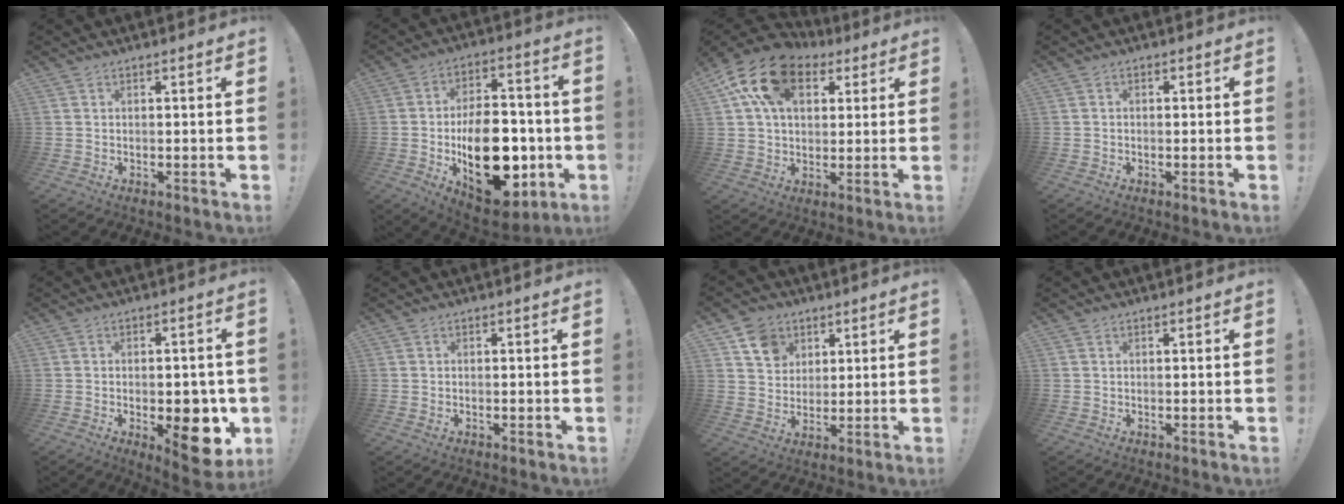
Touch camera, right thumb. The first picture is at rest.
{"total": 24.2, "force": [-5.4, 14.4, 18.8], "torque": [-0.292, 0.029, -0.068]}
{"total": 17.5, "force": [7.4, 11.8, 10.5], "torque": [-0.183, -0.017, 0.137]}
{"total": 0.9, "force": [-0.6, 0.4, 0.5], "torque": [-0.011, 0.004, -0.011]}
{"total": 12.6, "force": [-3.4, 6.5, 10.3], "torque": [-0.096, 0.004, -0.043]}
{"total": 0.0}
{"total": 9.5, "force": [5.0, 7.6, 2.6], "torque": [-0.037, -0.026, 0.100]}
{"total": 0.0}